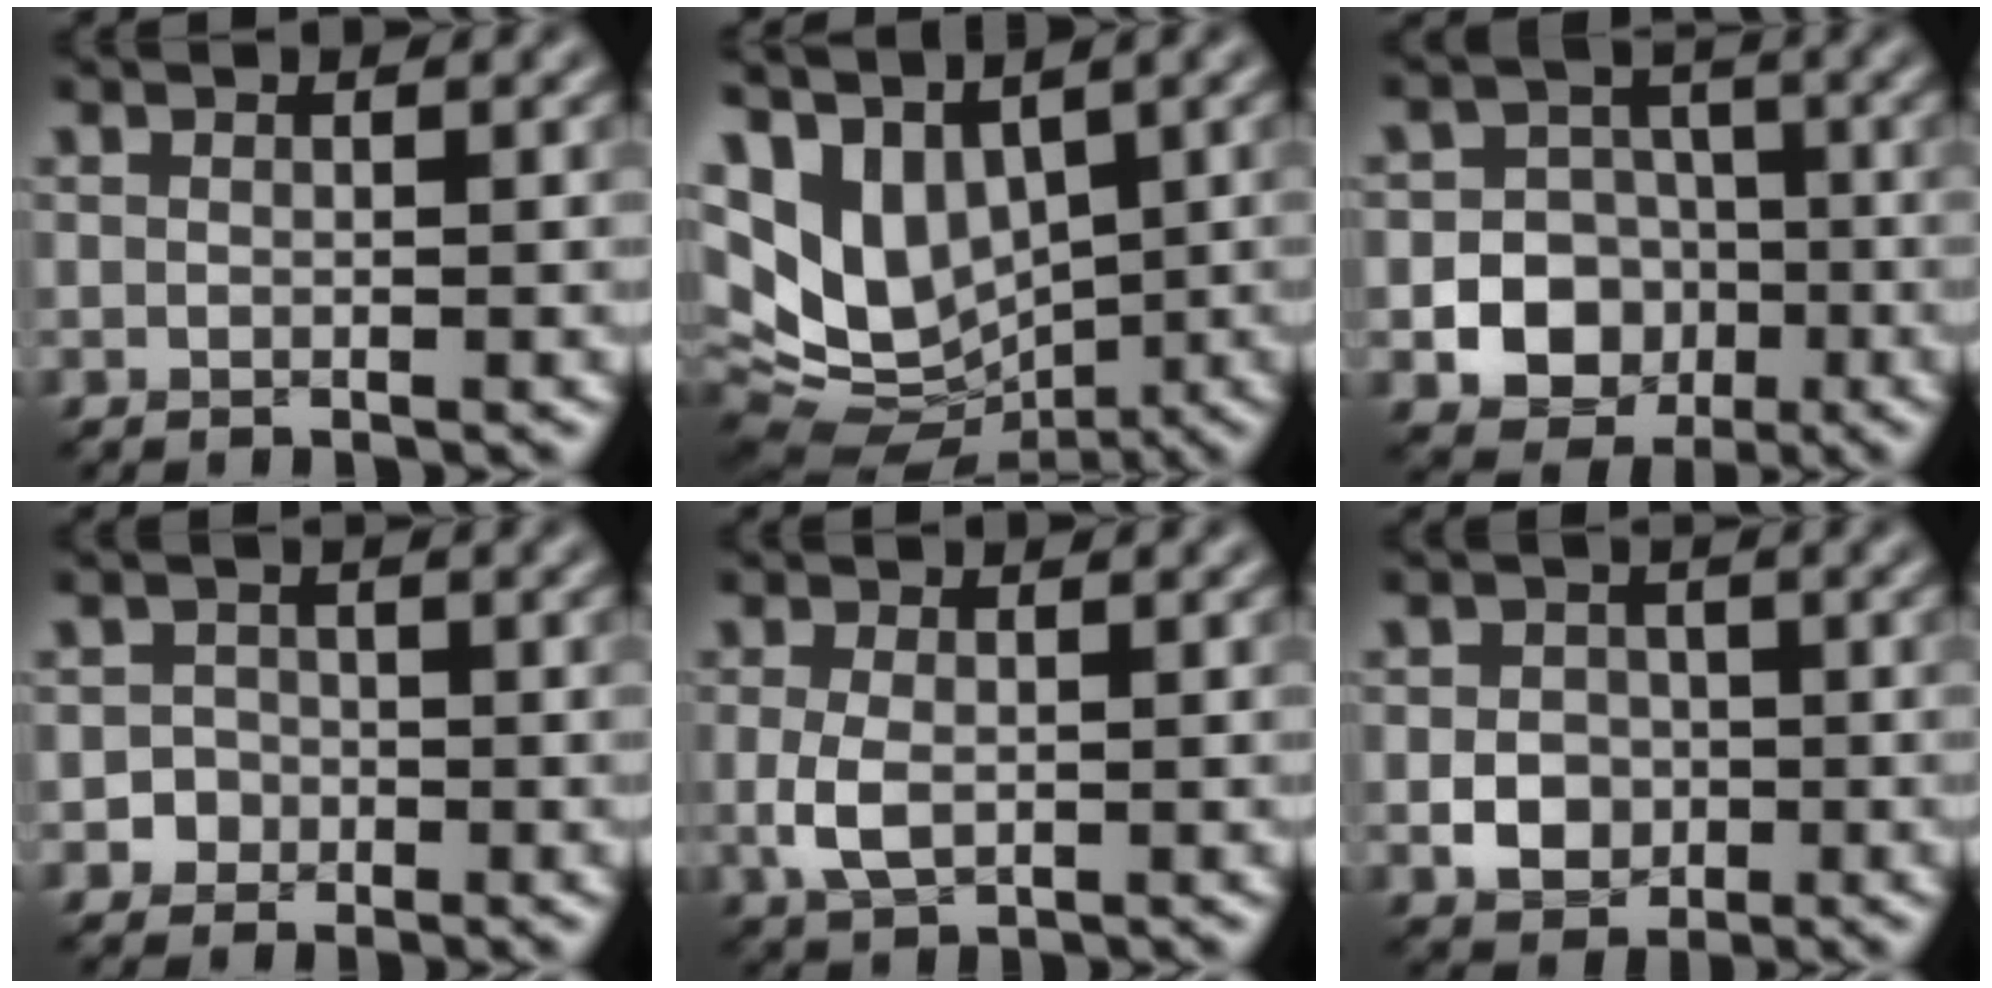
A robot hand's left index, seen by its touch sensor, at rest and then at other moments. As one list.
[{"total": 9.7, "force": [1.7, 6.7, 6.8], "torque": [-0.141, 0.007, 0.053]}, {"total": 11.3, "force": [-3.6, 10.1, 3.5], "torque": [-0.043, -0.025, -0.075]}, {"total": 2.1, "force": [-1.0, 1.8, 0.0], "torque": [0.024, 0.006, -0.024]}, {"total": 2.7, "force": [-0.4, 1.6, 2.2], "torque": [-0.056, -0.005, -0.006]}, {"total": 3.2, "force": [-0.9, 2.6, 1.6], "torque": [-0.022, -0.001, -0.019]}]